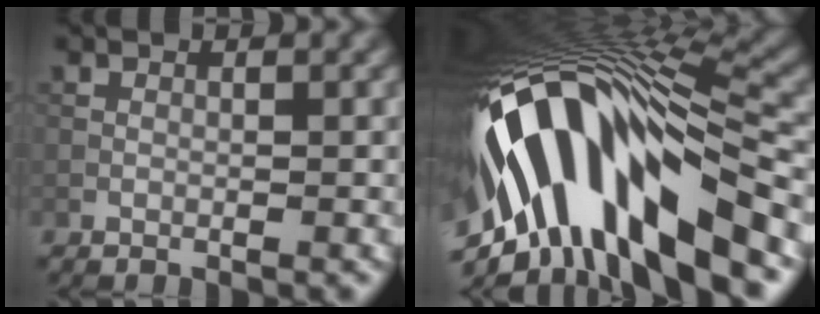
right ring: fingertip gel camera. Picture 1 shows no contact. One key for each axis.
{"total": 15.1, "fx": -4.6, "fy": 6.0, "fz": 13.1, "tx": -0.236, "ty": 0.021, "tz": -0.069}